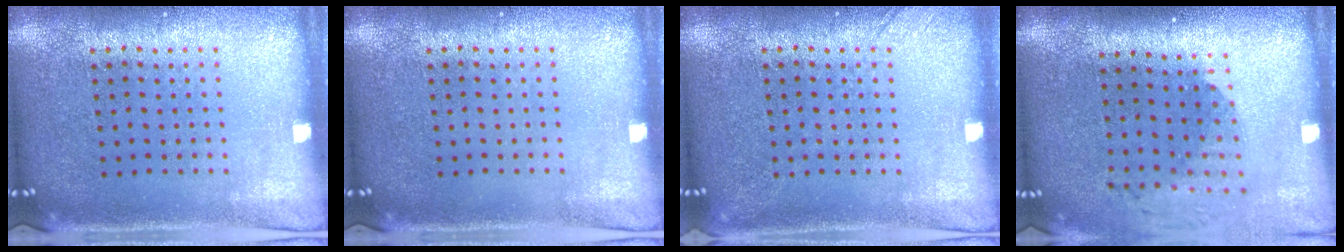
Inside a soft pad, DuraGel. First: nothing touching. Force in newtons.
{"total": 0.0}
{"total": 1.4, "press": 1.3, "slide": 0.3}
{"total": 1.8, "press": 1.5, "slide": 1.1}